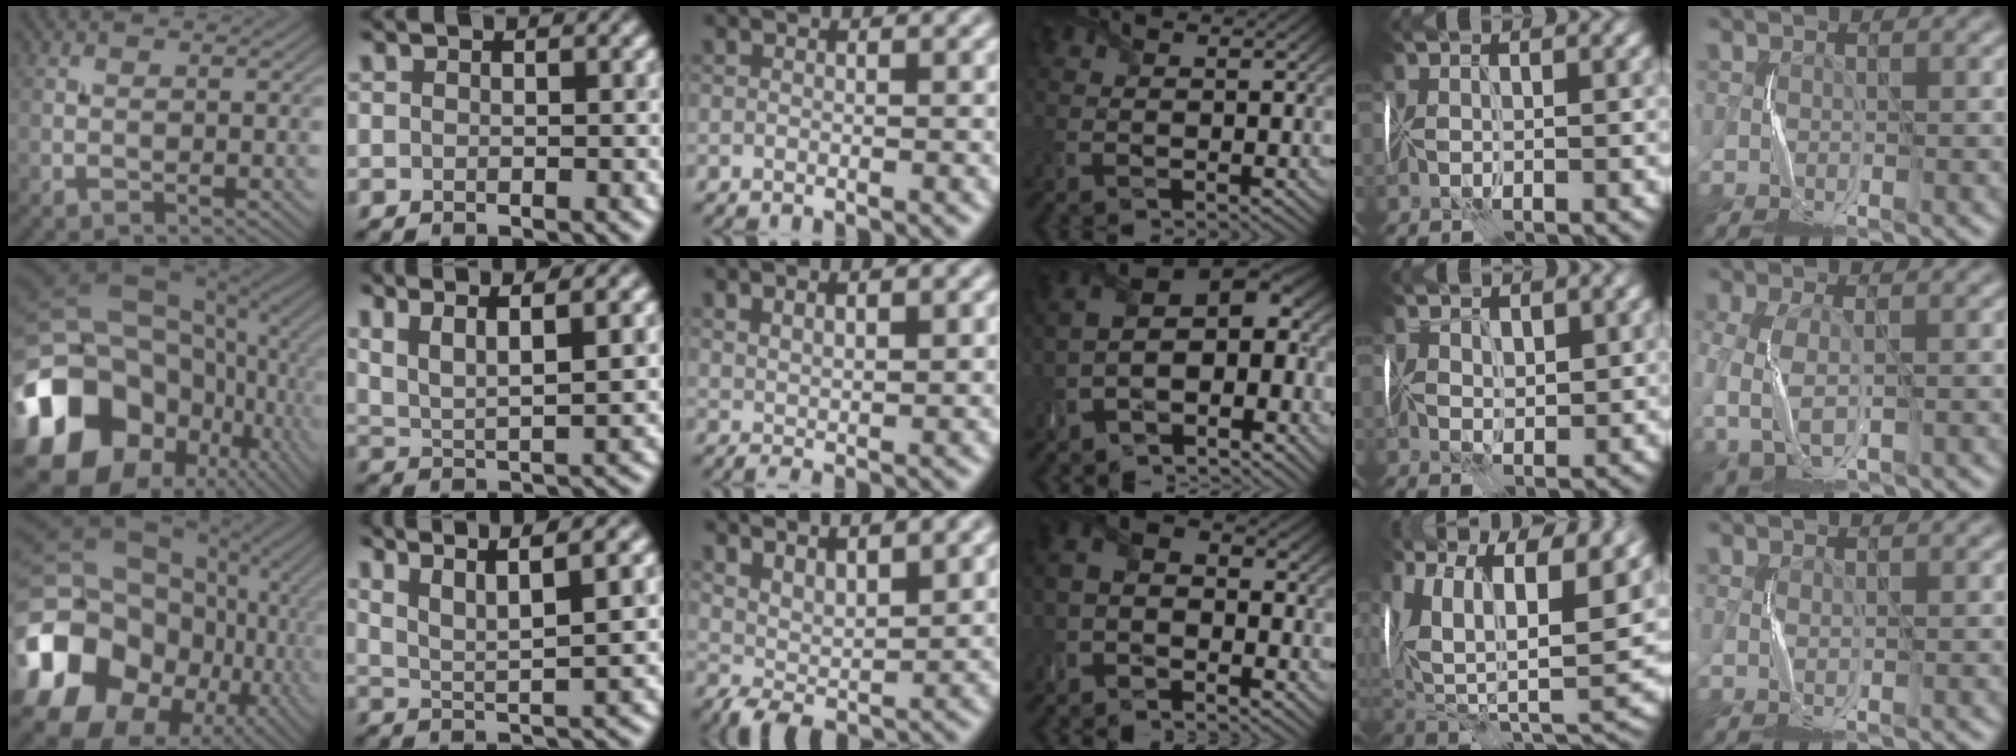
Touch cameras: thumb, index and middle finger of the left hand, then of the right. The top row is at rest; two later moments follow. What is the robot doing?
{"motion": "fold", "object": "memory foam"}